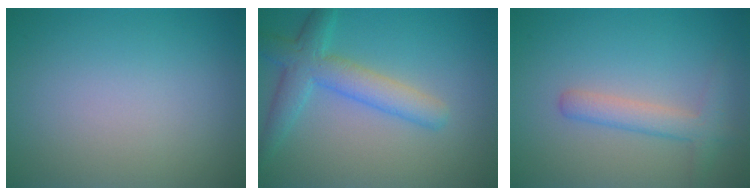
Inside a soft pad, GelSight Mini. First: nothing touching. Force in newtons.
{"total": 4.5, "press": 4.5, "slide": 0.3}
{"total": 2.7, "press": 2.7, "slide": 0.1}